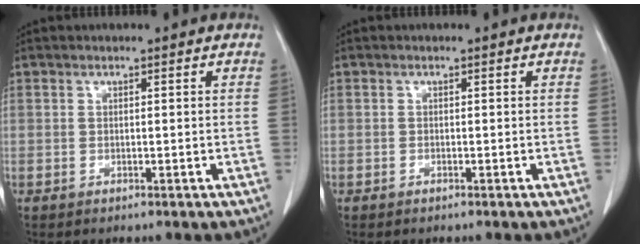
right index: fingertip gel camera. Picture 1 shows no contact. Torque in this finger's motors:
{"motor_torque": [-0.01, 0.02, -0.01, 0.01]}